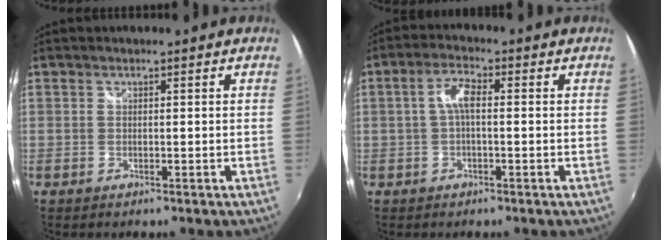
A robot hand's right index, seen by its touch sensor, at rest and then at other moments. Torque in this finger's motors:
{"motor_torque": [0.90, 0.16, 0.40, 0.11]}